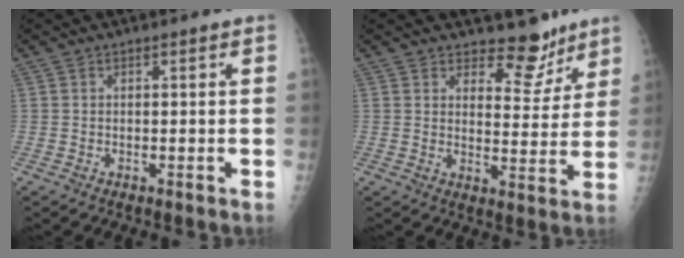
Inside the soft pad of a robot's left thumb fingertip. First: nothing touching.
{"total": 7.4, "force": [6.1, 3.7, 2.2], "torque": [0.004, -0.047, 0.092]}